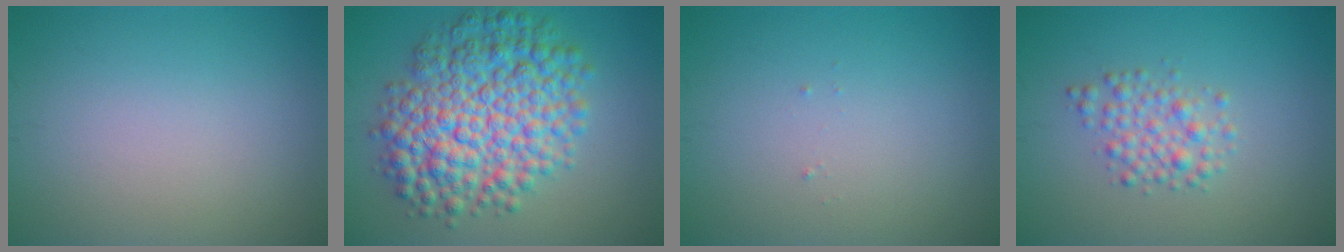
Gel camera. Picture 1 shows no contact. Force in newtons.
{"total": 10.0, "press": 10.0, "slide": 0.1}
{"total": 0.0}
{"total": 2.6, "press": 2.6, "slide": 0.0}